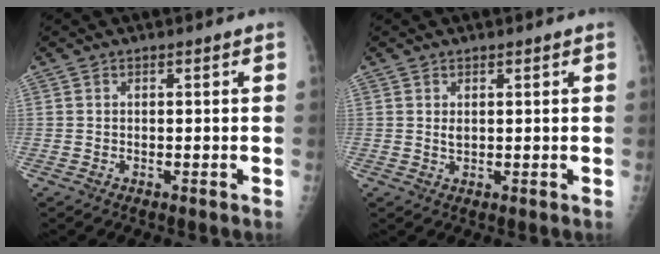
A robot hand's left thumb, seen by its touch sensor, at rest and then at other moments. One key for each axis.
{"total": 1.5, "fx": 0.8, "fy": 0.9, "fz": 0.9, "tx": -0.013, "ty": -0.007, "tz": 0.016}